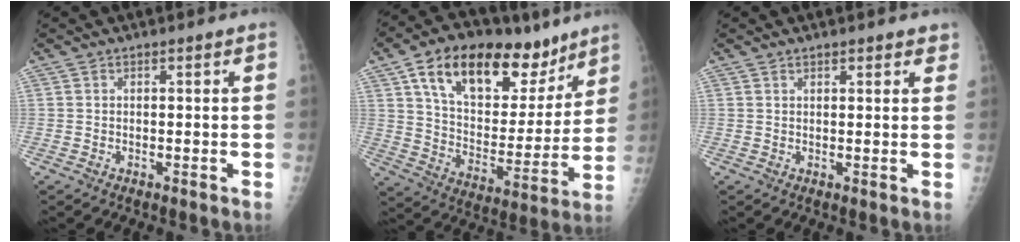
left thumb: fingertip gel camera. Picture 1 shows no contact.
{"total": 25.3, "force": [14.4, 13.4, 15.9], "torque": [-0.211, -0.031, 0.241]}
{"total": 2.6, "force": [2.0, 1.1, 1.2], "torque": [0.005, -0.005, 0.020]}